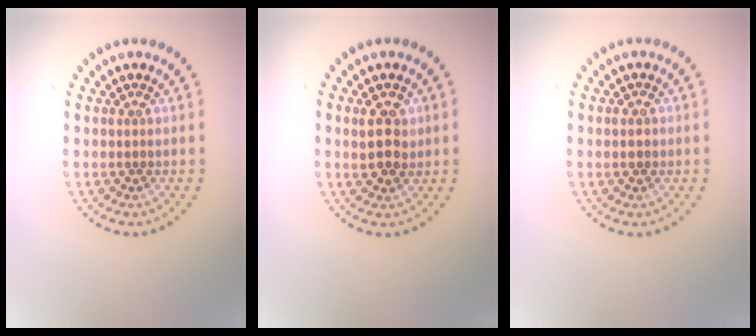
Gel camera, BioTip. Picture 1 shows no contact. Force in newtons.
{"total": 2.7, "press": 2.6, "slide": 0.6}
{"total": 1.1, "press": 1.1, "slide": 0.2}